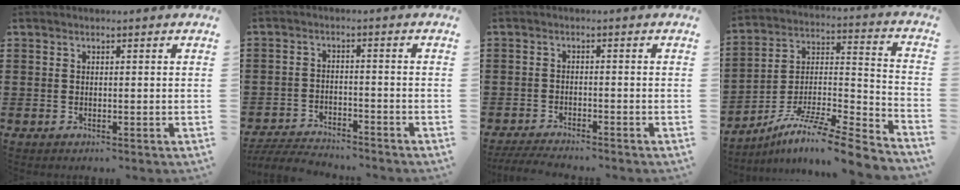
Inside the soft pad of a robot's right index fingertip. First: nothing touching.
{"total": 4.4, "force": [-4.4, 0.5, 0.4], "torque": [-0.020, -0.001, -0.095]}
{"total": 3.1, "force": [-3.1, 0.1, 0.5], "torque": [-0.017, -0.006, -0.065]}
{"total": 9.3, "force": [-7.4, 0.7, 5.6], "torque": [-0.093, 0.004, -0.147]}